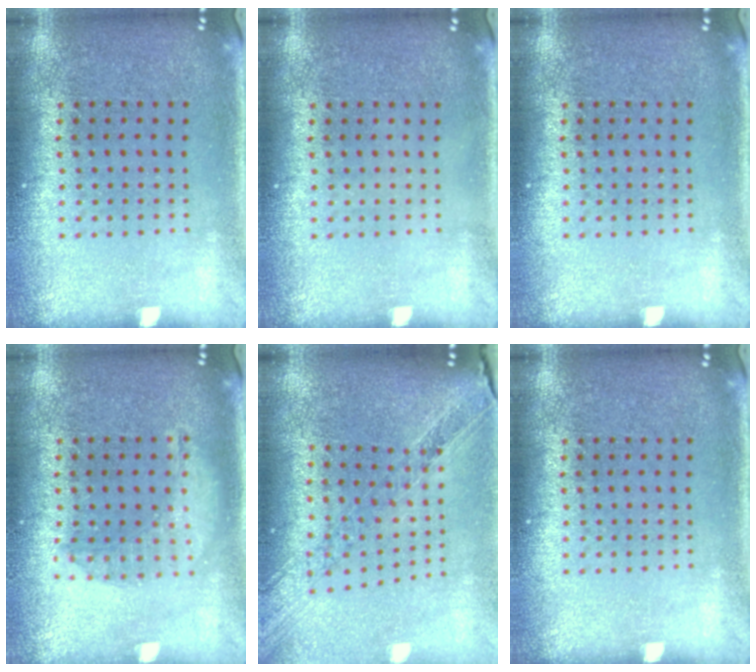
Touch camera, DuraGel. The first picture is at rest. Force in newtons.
{"total": 0.0}
{"total": 0.0}
{"total": 1.5, "press": 1.5, "slide": 0.5}
{"total": 1.1, "press": 1.1, "slide": 0.2}
{"total": 0.0}